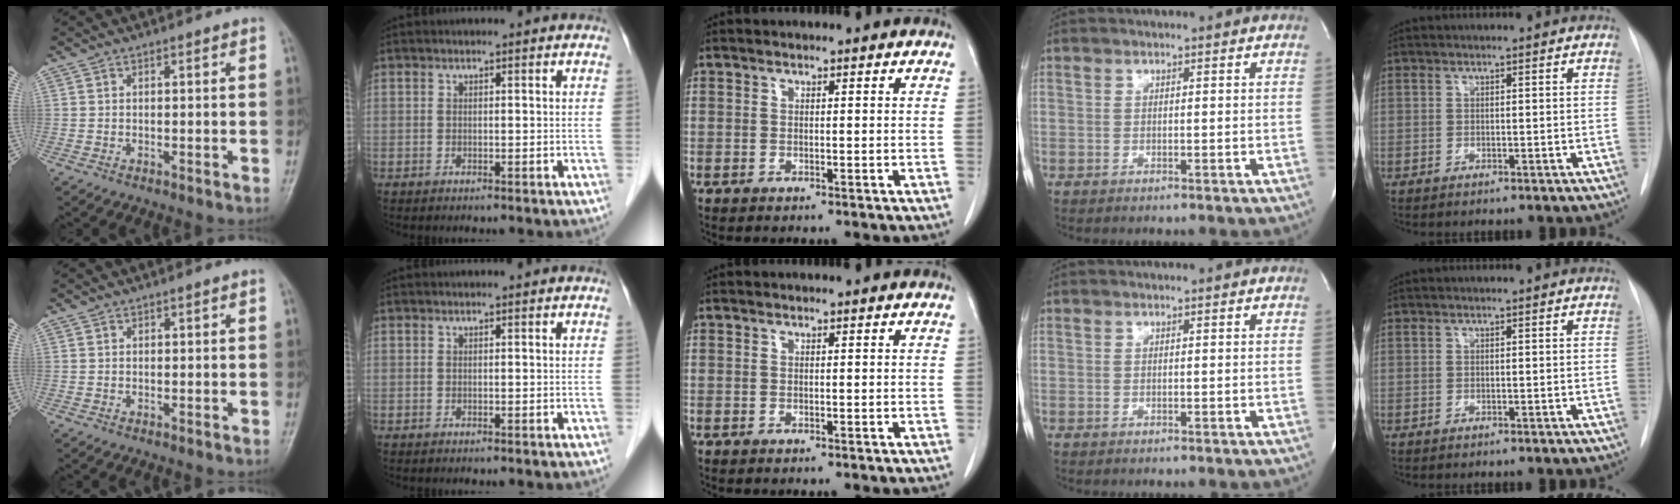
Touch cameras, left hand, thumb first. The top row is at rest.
{}